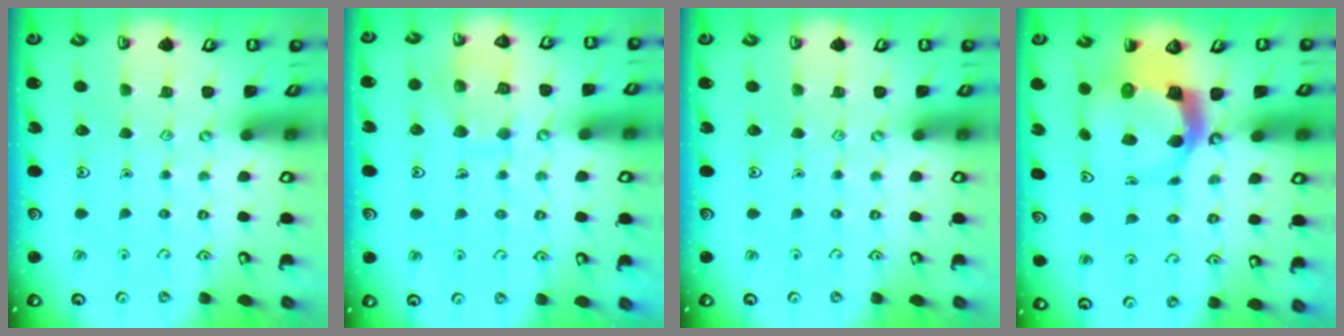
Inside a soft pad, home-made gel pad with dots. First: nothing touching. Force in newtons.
{"total": 10.6, "press": 10.6, "slide": 0.9}
{"total": 0.0}
{"total": 9.2, "press": 9.1, "slide": 1.2}